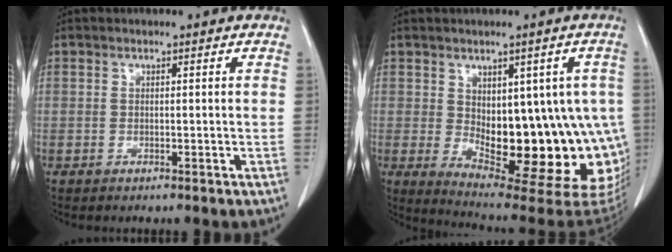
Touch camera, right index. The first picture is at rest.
{"total": 19.8, "force": [-2.3, 8.7, 17.7], "torque": [-0.152, 0.005, 0.000]}